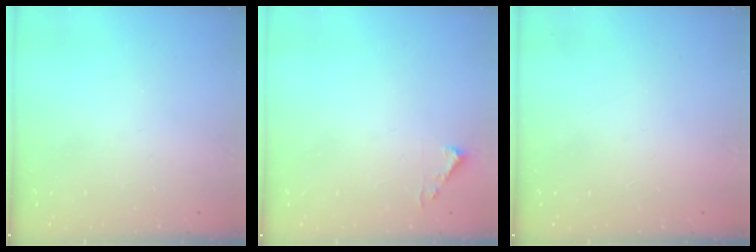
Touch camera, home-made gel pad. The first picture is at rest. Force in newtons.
{"total": 3.7, "press": 3.7, "slide": 0.4}
{"total": 1.5, "press": 1.5, "slide": 0.1}